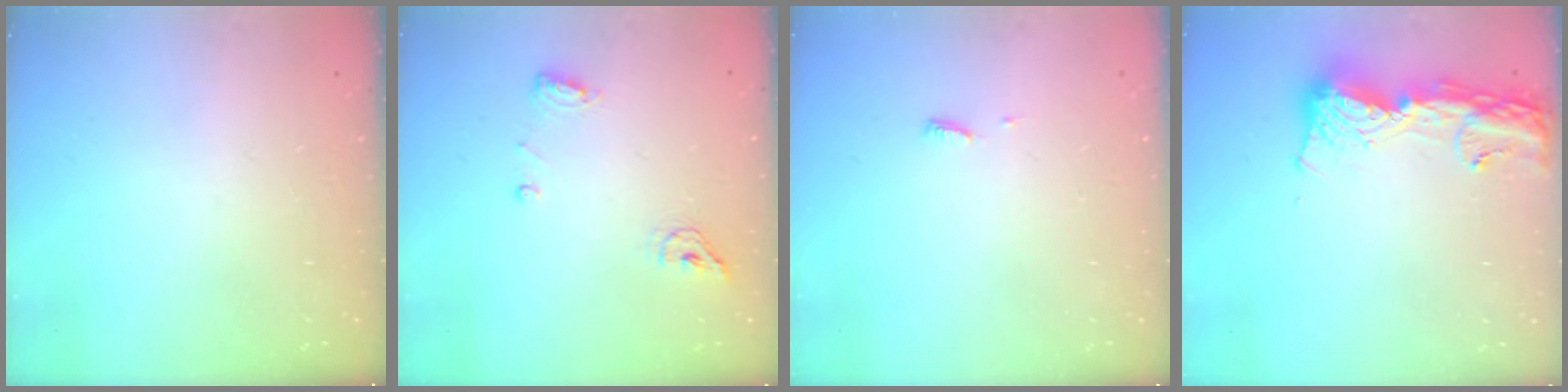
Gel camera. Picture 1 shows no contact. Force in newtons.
{"total": 8.1, "press": 7.2, "slide": 3.7}
{"total": 3.9, "press": 3.9, "slide": 0.5}
{"total": 13.9, "press": 13.8, "slide": 1.2}